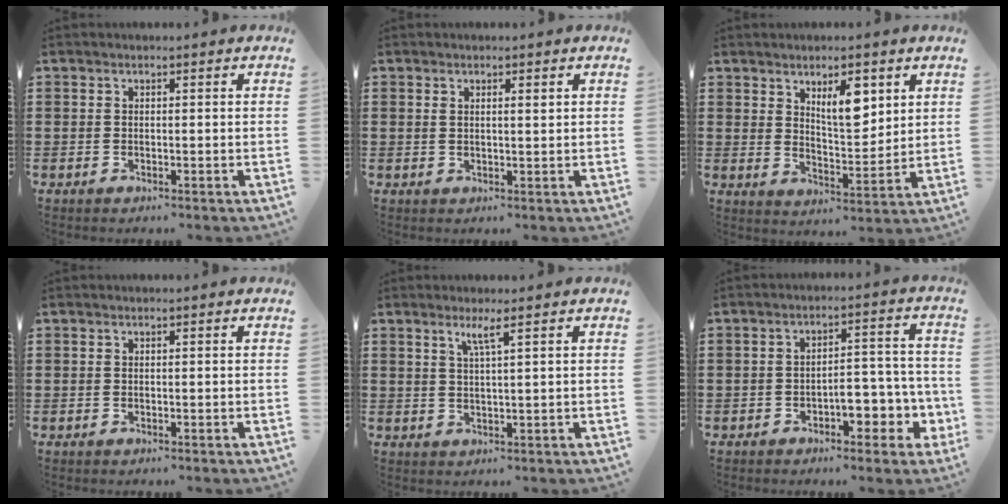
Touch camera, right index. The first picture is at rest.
{"total": 1.2, "force": [0.5, 0.3, 1.0], "torque": [-0.020, 0.004, 0.008]}
{"total": 7.1, "force": [3.6, 3.0, 5.4], "torque": [-0.083, -0.005, 0.056]}
{"total": 0.0}
{"total": 2.7, "force": [1.5, -0.2, 2.2], "torque": [-0.047, -0.004, 0.024]}
{"total": 5.7, "force": [-2.6, 2.9, 4.2], "torque": [-0.055, 0.004, -0.050]}